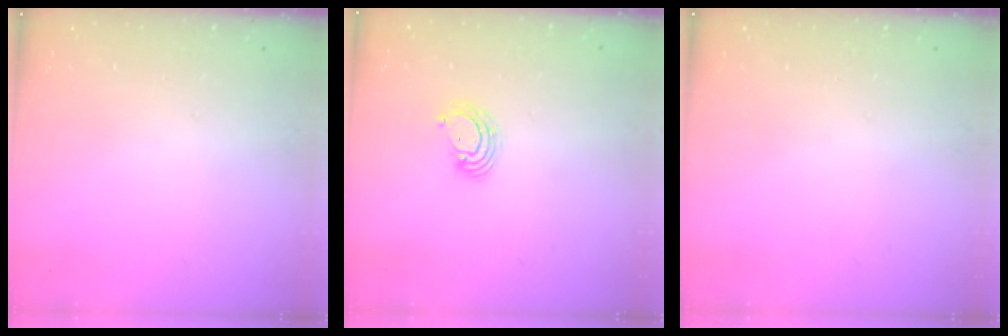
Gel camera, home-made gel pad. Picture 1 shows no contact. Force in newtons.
{"total": 4.6, "press": 4.6, "slide": 0.2}
{"total": 0.0}